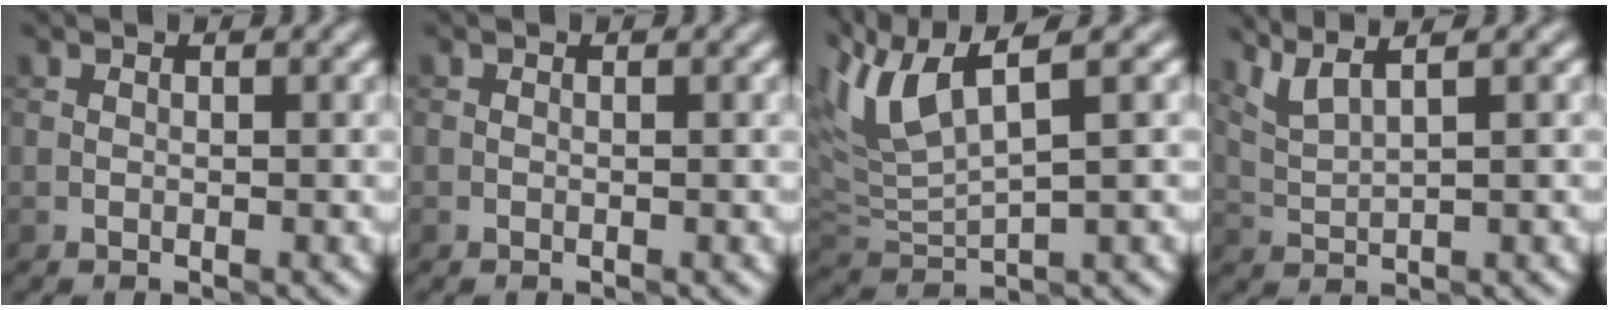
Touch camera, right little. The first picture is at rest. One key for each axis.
{"total": 0.0}
{"total": 6.0, "fx": 3.3, "fy": 1.3, "fz": 4.8, "tx": -0.111, "ty": 0.013, "tz": 0.069}
{"total": 3.2, "fx": 2.5, "fy": 0.4, "fz": 2.0, "tx": -0.039, "ty": 0.017, "tz": 0.051}